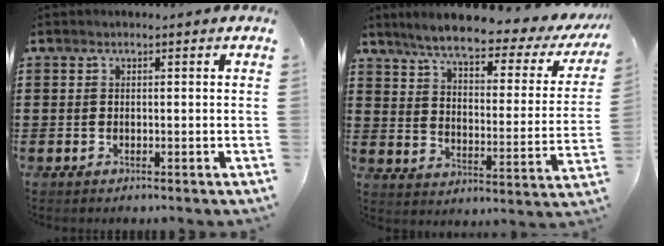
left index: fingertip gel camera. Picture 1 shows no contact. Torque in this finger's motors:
{"motor_torque": [2.14, 0.00, 0.97, 0.21]}